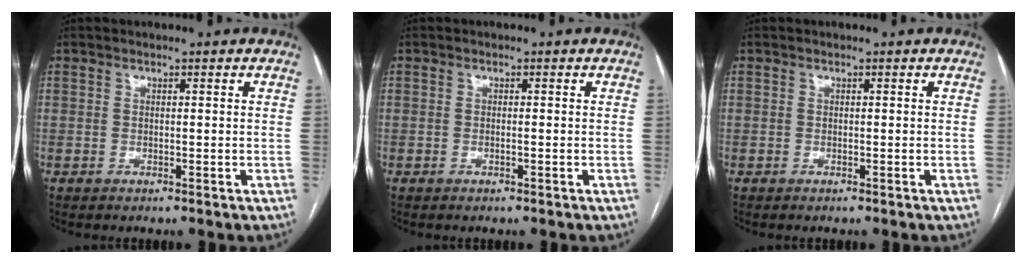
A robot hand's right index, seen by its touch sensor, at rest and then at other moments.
{"total": 0.6, "force": [-0.3, 0.0, 0.5], "torque": [-0.012, 0.001, -0.004]}
{"total": 0.0}